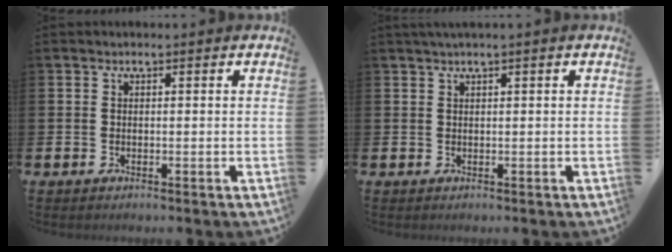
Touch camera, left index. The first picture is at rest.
{"total": 1.0, "force": [0.7, -0.2, 0.7], "torque": [-0.016, 0.003, 0.013]}